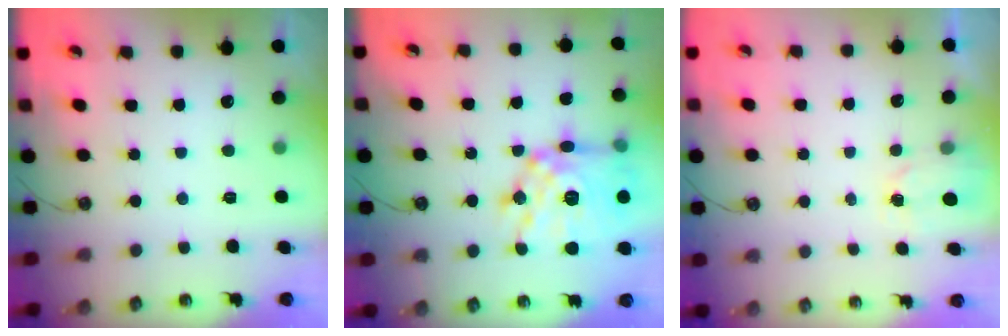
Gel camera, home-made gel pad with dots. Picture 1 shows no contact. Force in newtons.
{"total": 21.0, "press": 20.9, "slide": 2.1}
{"total": 1.7, "press": 1.6, "slide": 0.2}